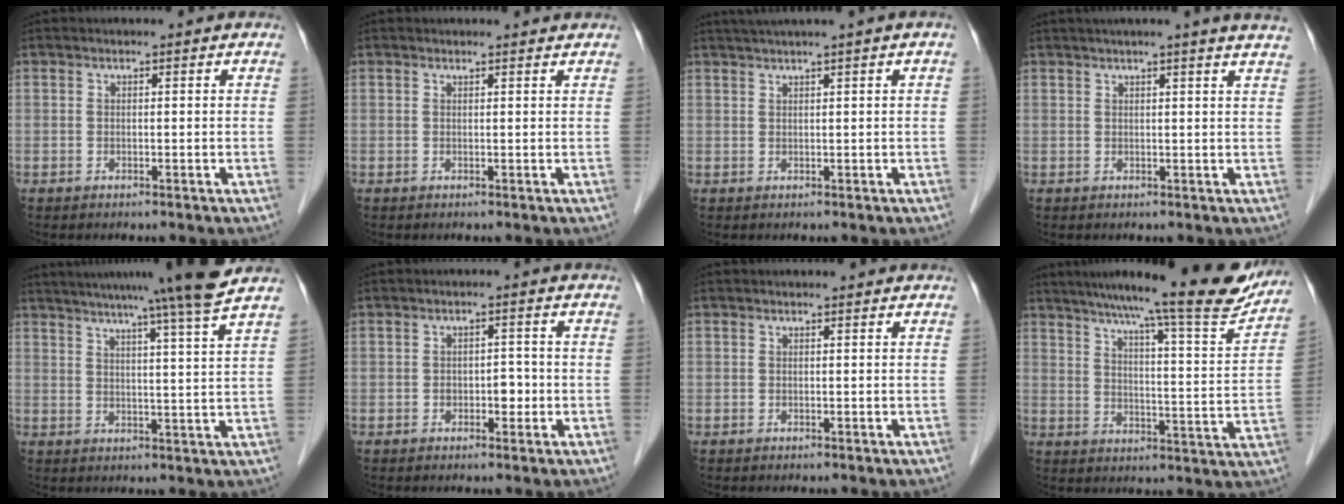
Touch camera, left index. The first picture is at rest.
{"total": 1.4, "force": [1.4, 0.0, 0.0], "torque": [-0.013, -0.001, 0.014]}
{"total": 3.4, "force": [2.2, -0.8, 2.5], "torque": [-0.046, 0.015, 0.044]}
{"total": 7.4, "force": [6.1, -1.1, 4.1], "torque": [-0.046, 0.016, 0.060]}
{"total": 14.4, "force": [12.1, -2.6, 7.3], "torque": [-0.118, -0.024, 0.152]}
{"total": 2.5, "force": [-0.8, 1.5, 1.8], "torque": [-0.023, 0.008, -0.008]}
{"total": 0.0}
{"total": 19.4, "force": [17.0, 1.0, 9.3], "torque": [-0.138, -0.029, 0.224]}